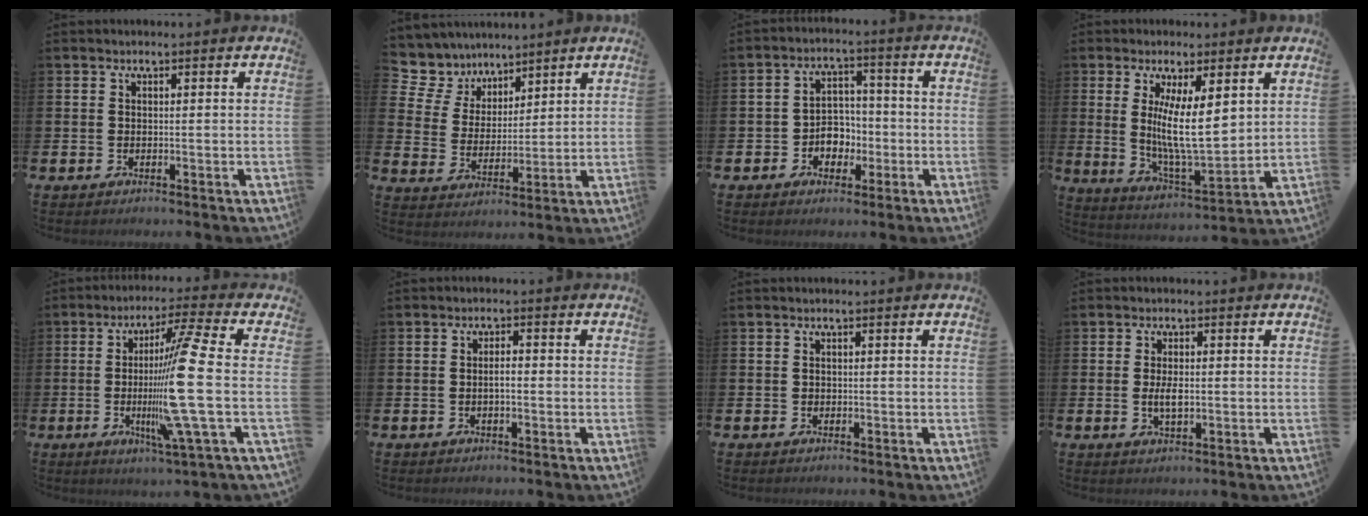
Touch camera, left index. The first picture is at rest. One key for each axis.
{"total": 6.3, "fx": 5.3, "fy": 3.2, "fz": -0.5, "tx": -0.032, "ty": -0.034, "tz": 0.097}
{"total": 4.3, "fx": -1.5, "fy": 3.6, "fz": 1.7, "tx": -0.034, "ty": 0.006, "tz": -0.037}
{"total": 9.1, "fx": 3.2, "fy": 2.3, "fz": 8.2, "tx": -0.137, "ty": -0.025, "tz": 0.052}
{"total": 12.7, "fx": -0.9, "fy": -0.9, "fz": 12.6, "tx": -0.227, "ty": -0.017, "tz": -0.029}
{"total": 1.8, "fx": -0.2, "fy": 0.5, "fz": 1.7, "tx": -0.022, "ty": 0.000, "tz": -0.007}
{"total": 0.5, "fx": 0.1, "fy": 0.5, "fz": 0.1, "tx": -0.003, "ty": 0.006, "tz": 0.000}
{"total": 2.7, "fx": 0.0, "fy": 1.2, "fz": 2.5, "tx": -0.039, "ty": -0.001, "tz": -0.003}